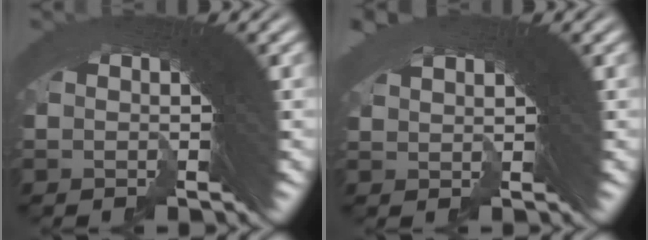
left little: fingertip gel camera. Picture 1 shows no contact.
{"total": 0.9, "force": [0.5, -0.7, -0.1], "torque": [0.016, -0.003, 0.017]}